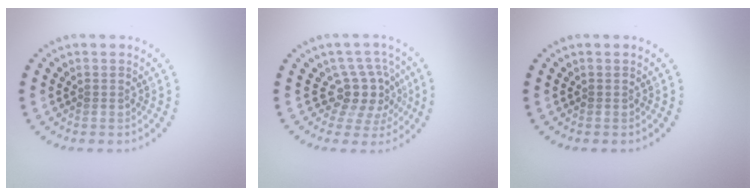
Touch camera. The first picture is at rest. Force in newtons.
{"total": 3.8, "press": 2.9, "slide": 2.6}
{"total": 0.0}